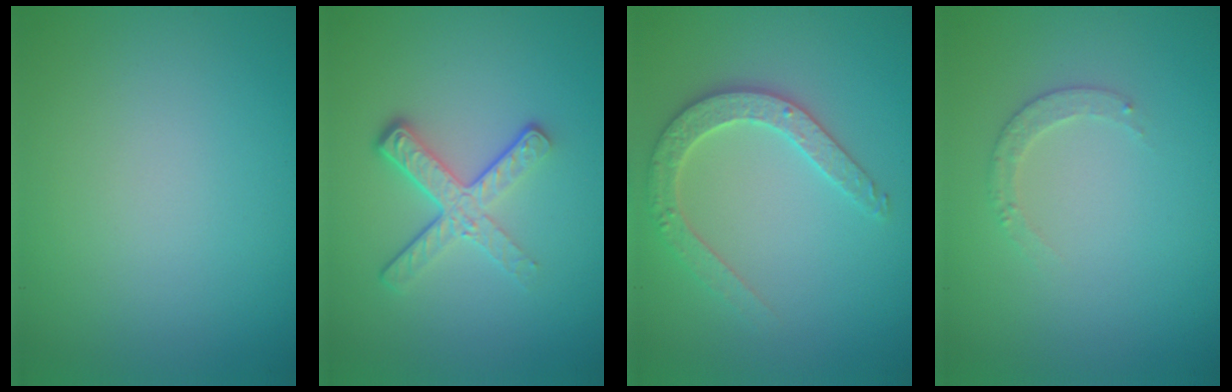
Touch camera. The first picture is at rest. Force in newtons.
{"total": 4.1, "press": 2.7, "slide": 3.1}
{"total": 3.2, "press": 3.0, "slide": 1.0}
{"total": 1.5, "press": 1.5, "slide": 0.2}